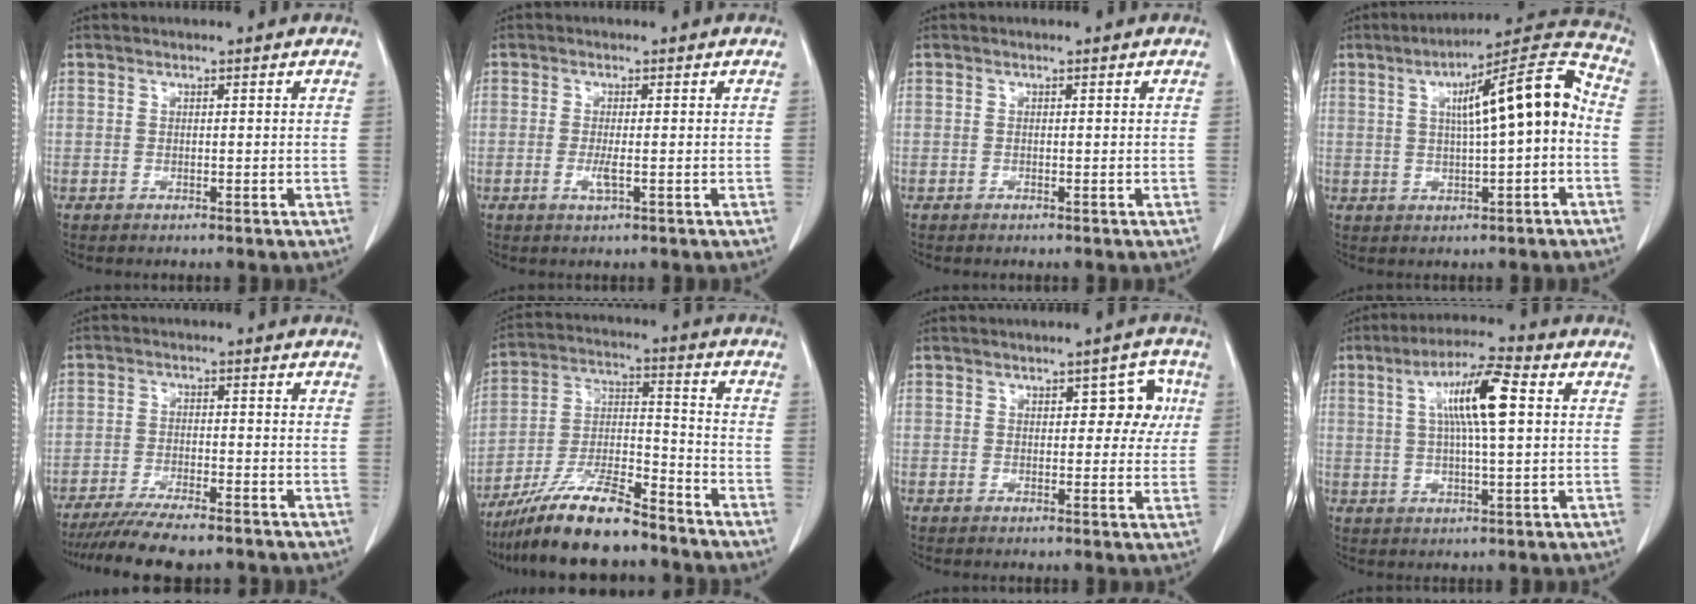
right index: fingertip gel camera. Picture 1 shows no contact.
{"total": 1.9, "force": [-0.5, 0.2, 1.9], "torque": [-0.039, -0.005, -0.010]}
{"total": 0.0}
{"total": 12.6, "force": [0.9, 1.6, 12.5], "torque": [-0.177, 0.036, 0.011]}
{"total": 10.9, "force": [-9.3, 1.4, 5.4], "torque": [-0.081, -0.020, -0.146]}
{"total": 14.2, "force": [-11.6, 2.1, 7.9], "torque": [-0.154, -0.005, -0.211]}
{"total": 5.3, "force": [1.5, 2.7, 4.3], "torque": [-0.041, 0.017, 0.018]}
{"total": 10.1, "force": [2.3, 1.2, 9.8], "torque": [-0.180, 0.014, 0.037]}